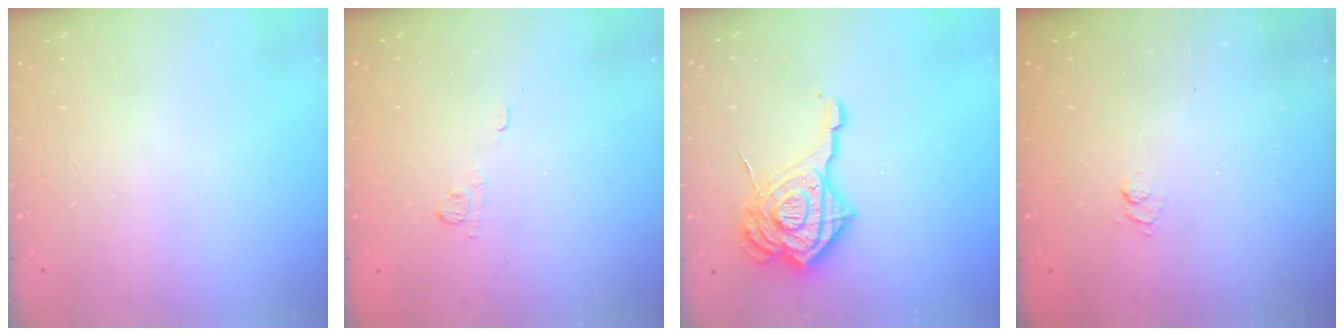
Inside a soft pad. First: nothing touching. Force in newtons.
{"total": 3.8, "press": 3.6, "slide": 1.1}
{"total": 18.9, "press": 18.8, "slide": 1.9}
{"total": 2.7, "press": 2.2, "slide": 1.5}